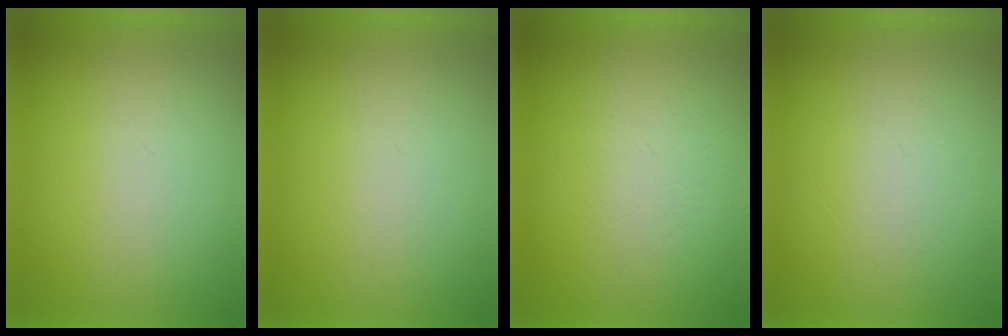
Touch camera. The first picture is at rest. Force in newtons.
{"total": 0.0}
{"total": 4.6}
{"total": 2.0}